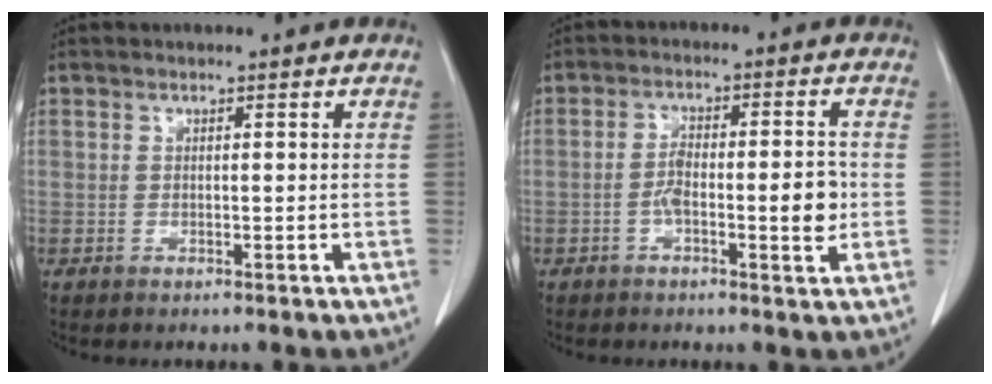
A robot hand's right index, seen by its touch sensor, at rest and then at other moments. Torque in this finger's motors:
{"motor_torque": [0.74, -0.40, 0.45, 0.08]}